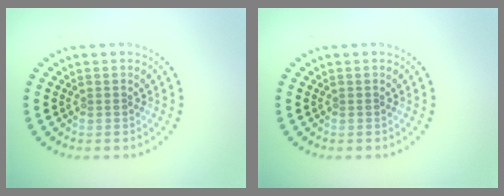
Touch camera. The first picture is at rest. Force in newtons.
{"total": 0.0}